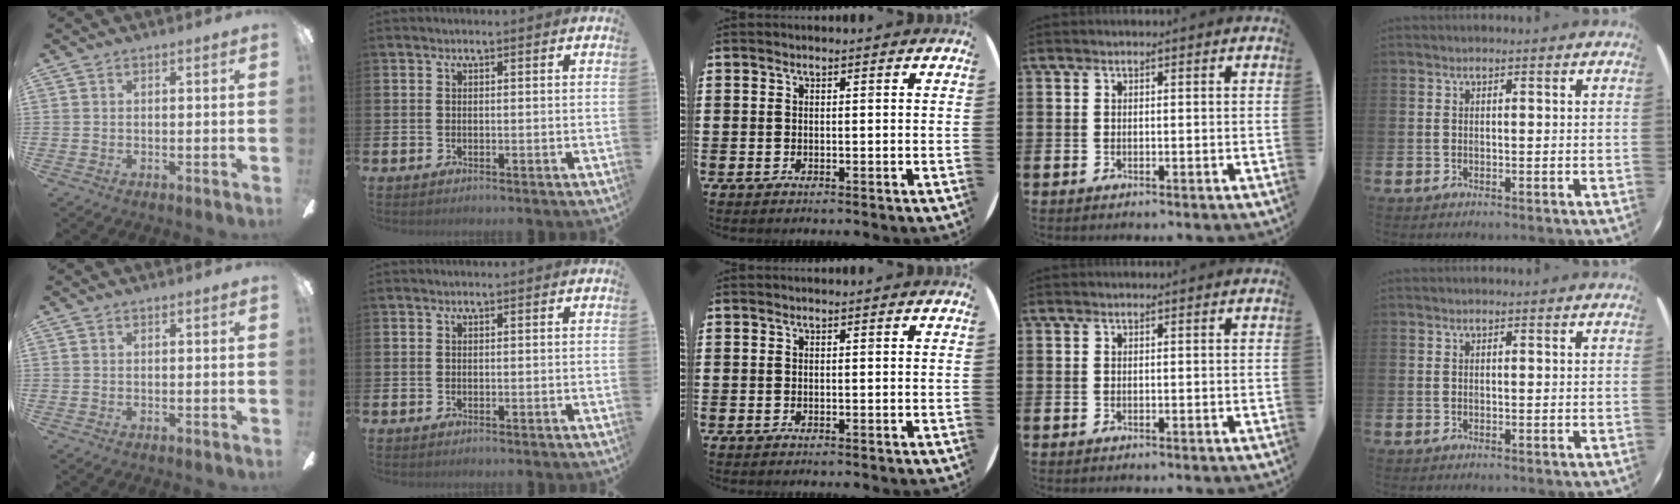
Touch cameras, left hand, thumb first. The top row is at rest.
{}